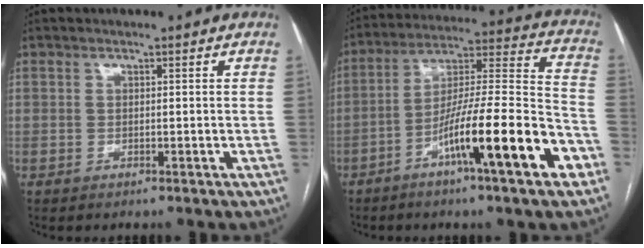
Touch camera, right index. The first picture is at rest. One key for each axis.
{"total": 18.4, "fx": -8.6, "fy": 0.8, "fz": 16.2, "tx": -0.260, "ty": -0.003, "tz": -0.140}